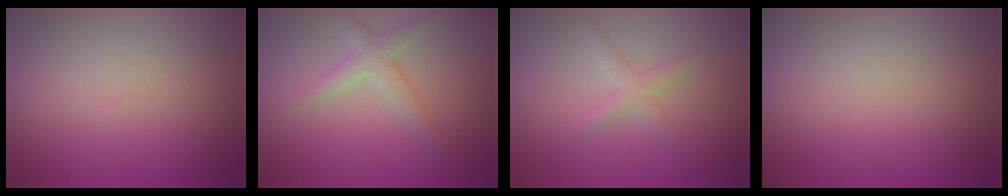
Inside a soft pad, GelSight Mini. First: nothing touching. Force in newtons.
{"total": 2.3, "press": 2.3, "slide": 0.1}
{"total": 1.6, "press": 1.6, "slide": 0.1}
{"total": 0.0}